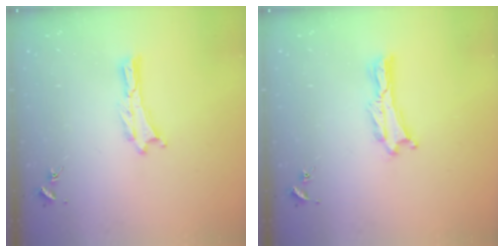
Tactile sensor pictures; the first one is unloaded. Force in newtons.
{"total": 0.7, "press": 0.7, "slide": 0.2}